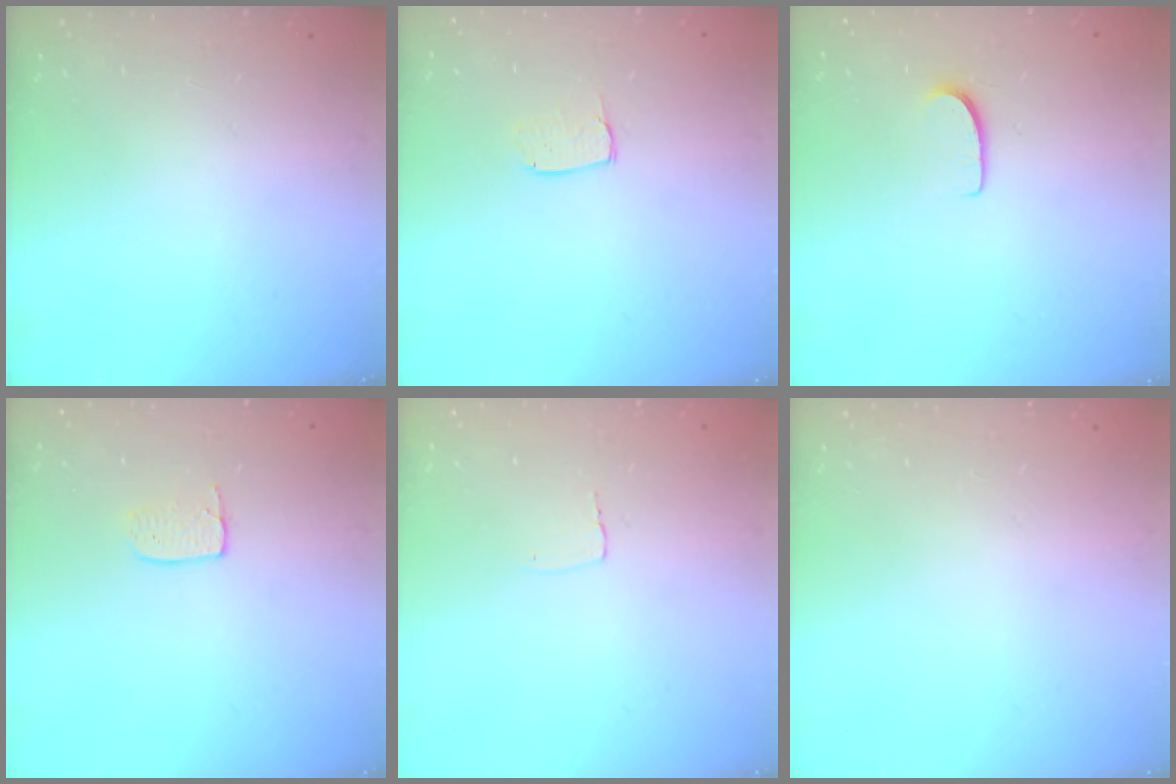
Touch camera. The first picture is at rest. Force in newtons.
{"total": 4.9, "press": 4.8, "slide": 0.4}
{"total": 5.1, "press": 5.1, "slide": 0.5}
{"total": 3.6, "press": 3.6, "slide": 0.2}
{"total": 2.6, "press": 2.6, "slide": 0.1}
{"total": 0.0}